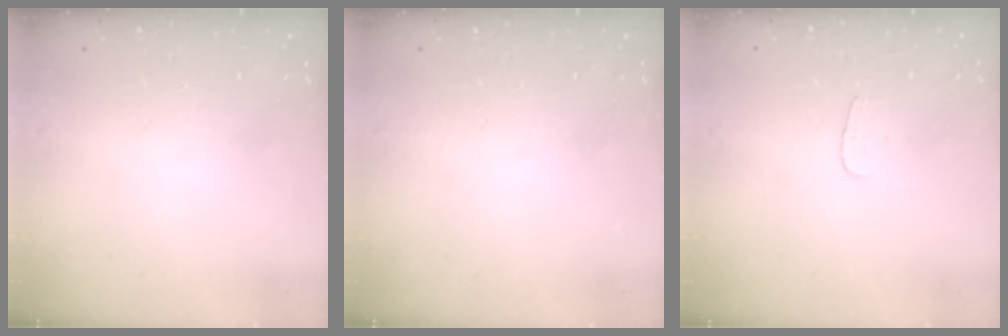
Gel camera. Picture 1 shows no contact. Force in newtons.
{"total": 0.0}
{"total": 3.7, "press": 3.6, "slide": 0.4}